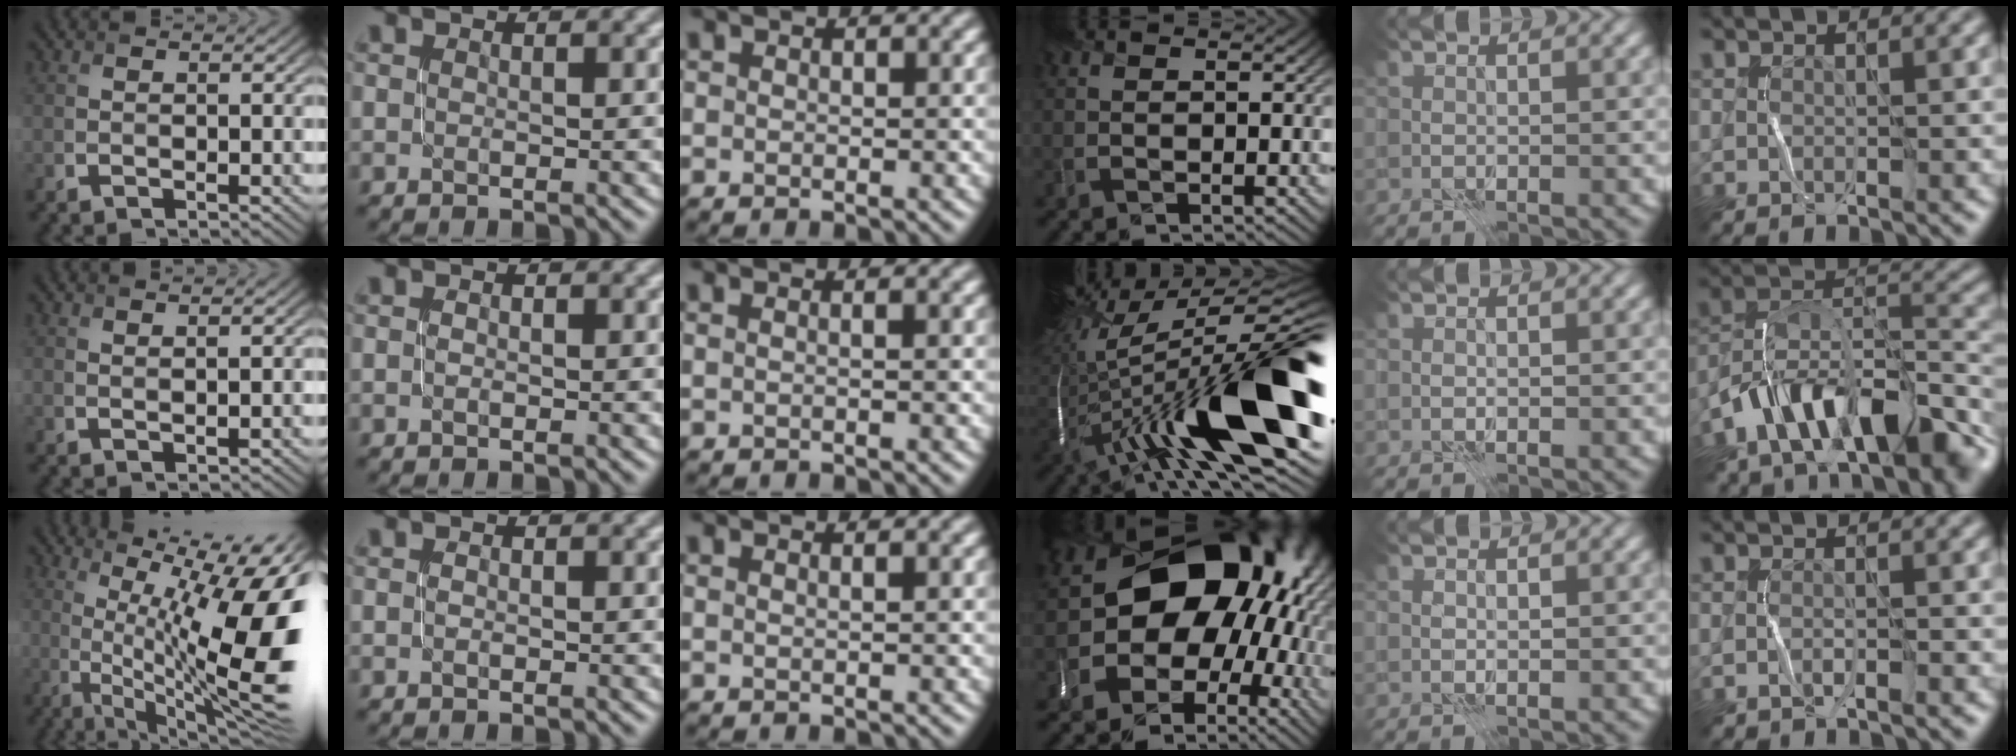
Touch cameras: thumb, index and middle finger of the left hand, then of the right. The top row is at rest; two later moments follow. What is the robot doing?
{"motion": "close", "object": "stapler"}